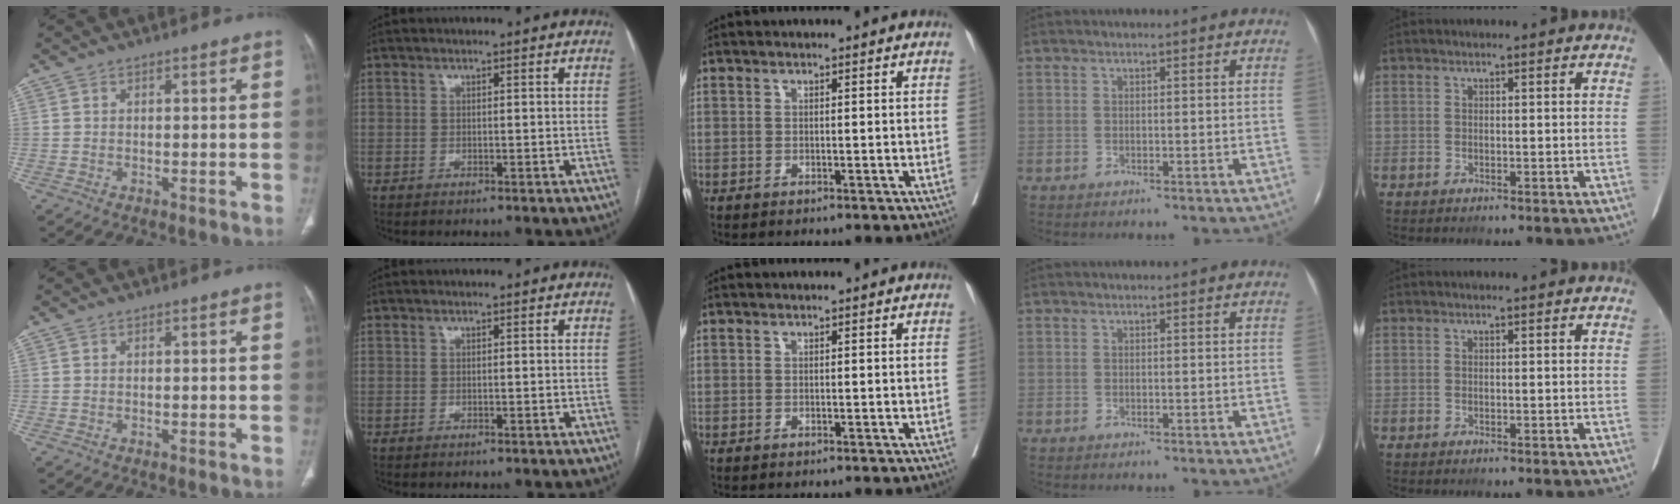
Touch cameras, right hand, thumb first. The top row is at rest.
{}